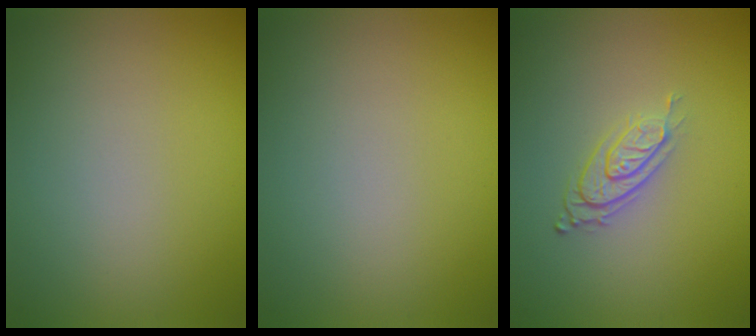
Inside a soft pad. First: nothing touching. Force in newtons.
{"total": 0.0}
{"total": 2.9, "press": 1.9, "slide": 2.2}